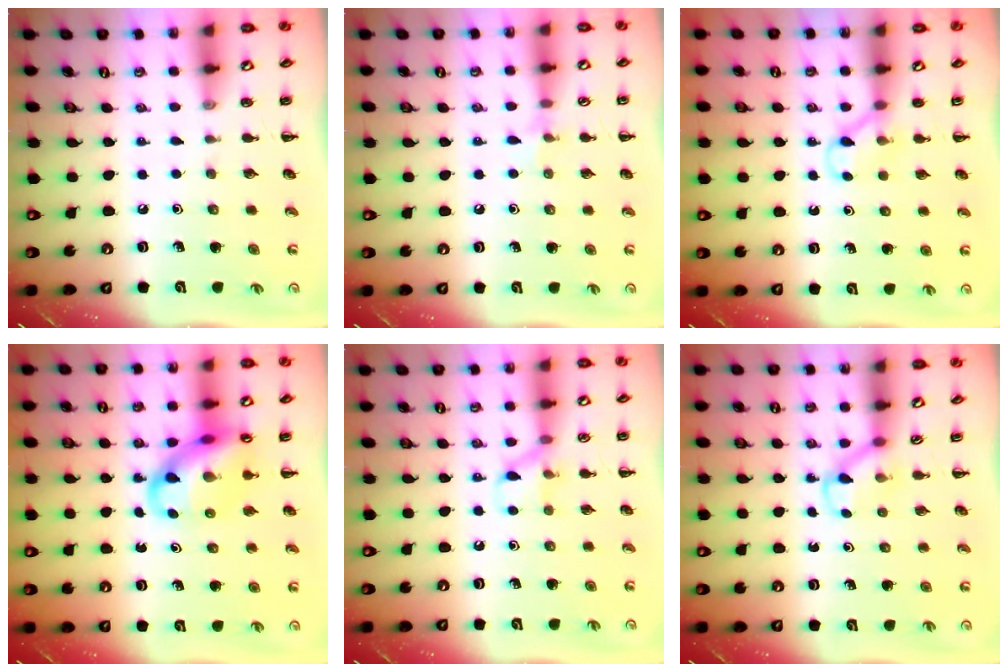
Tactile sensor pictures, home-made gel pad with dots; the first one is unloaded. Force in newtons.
{"total": 5.3, "press": 5.0, "slide": 1.9}
{"total": 4.1, "press": 4.0, "slide": 1.2}
{"total": 12.6, "press": 12.2, "slide": 3.3}
{"total": 7.3, "press": 7.2, "slide": 0.3}
{"total": 3.5, "press": 3.2, "slide": 1.4}